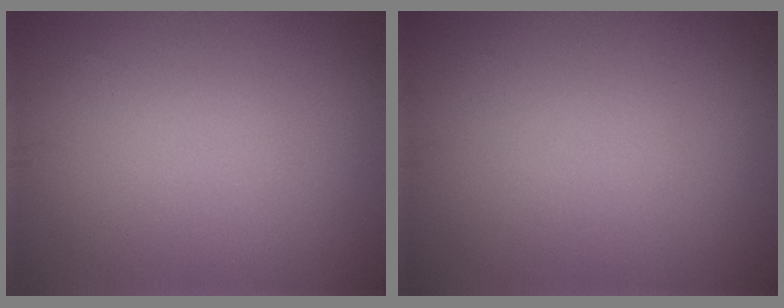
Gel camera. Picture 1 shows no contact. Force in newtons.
{"total": 0.0}